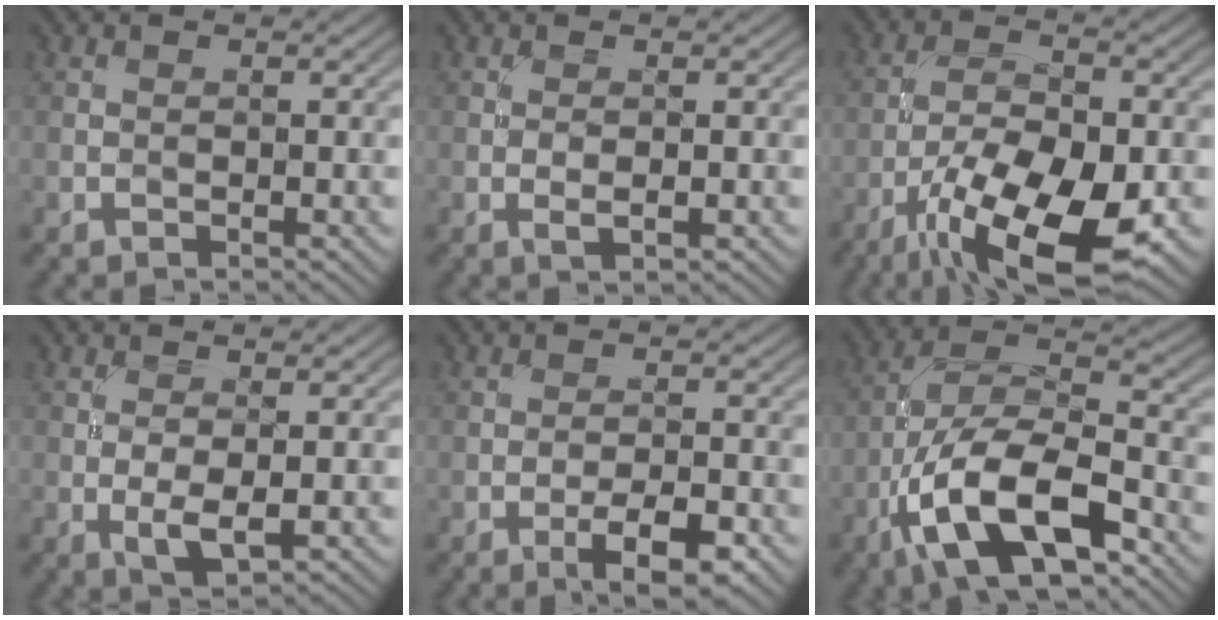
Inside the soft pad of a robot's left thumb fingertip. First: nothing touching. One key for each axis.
{"total": 1.5, "fx": -0.1, "fy": 0.4, "fz": 1.4, "tx": -0.032, "ty": -0.002, "tz": -0.004}
{"total": 13.6, "fx": -7.2, "fy": 5.0, "fz": 10.4, "tx": -0.198, "ty": -0.015, "tz": -0.132}
{"total": 3.4, "fx": -0.5, "fy": 1.2, "fz": 3.1, "tx": -0.068, "ty": -0.006, "tz": -0.009}
{"total": 5.2, "fx": -2.7, "fy": 1.4, "fz": 4.1, "tx": -0.070, "ty": 0.005, "tz": -0.040}
{"total": 15.0, "fx": -7.2, "fy": 6.2, "fz": 11.6, "tx": -0.217, "ty": -0.008, "tz": -0.144}